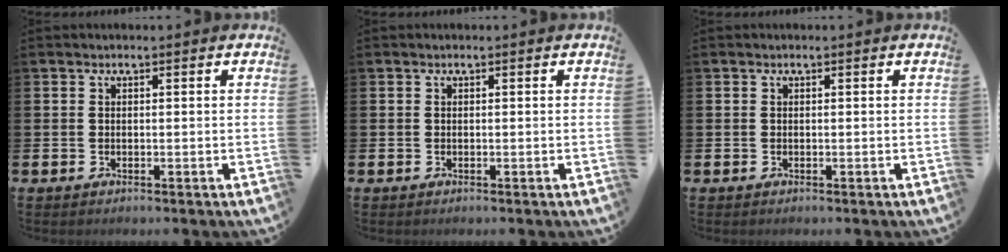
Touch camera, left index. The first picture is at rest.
{"total": 0.0}
{"total": 0.0}